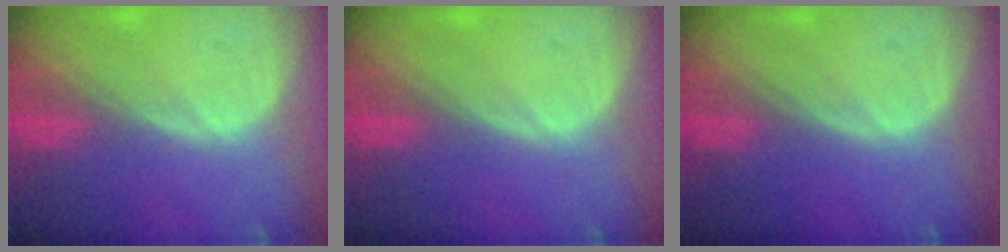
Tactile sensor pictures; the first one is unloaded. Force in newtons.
{"total": 0.0}
{"total": 0.0}